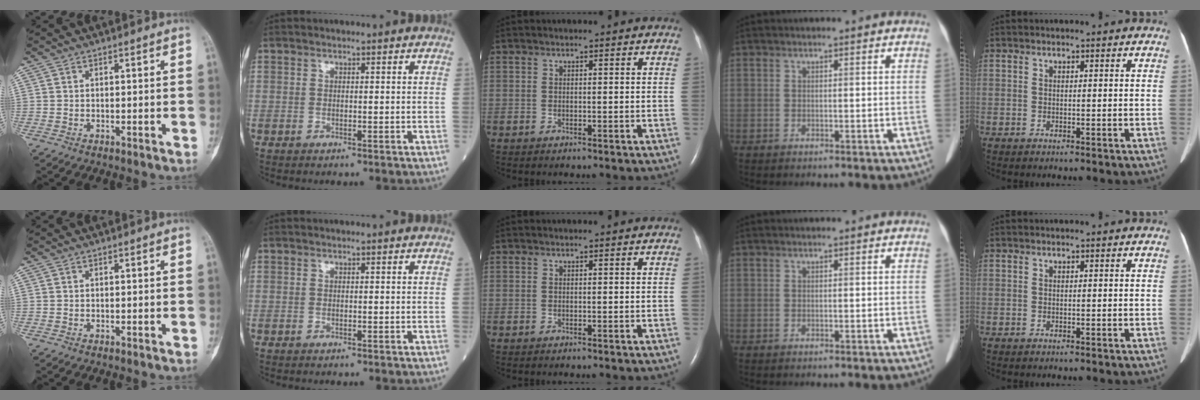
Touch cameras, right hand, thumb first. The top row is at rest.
{}